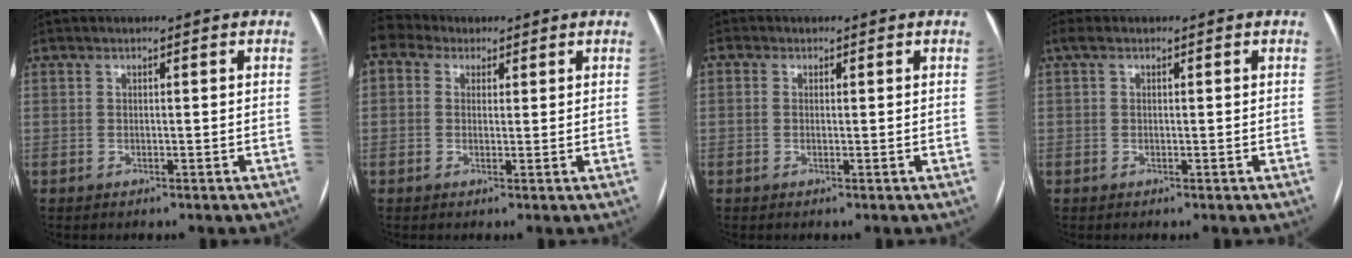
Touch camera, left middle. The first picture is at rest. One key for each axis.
{"total": 2.4, "fx": 0.9, "fy": 2.2, "fz": 0.0, "tx": -0.015, "ty": 0.035, "tz": 0.035}
{"total": 2.3, "fx": -2.0, "fy": -0.4, "fz": -0.9, "tx": 0.010, "ty": 0.001, "tz": -0.025}
{"total": 1.7, "fx": -1.6, "fy": -0.4, "fz": -0.4, "tx": -0.007, "ty": 0.024, "tz": -0.010}